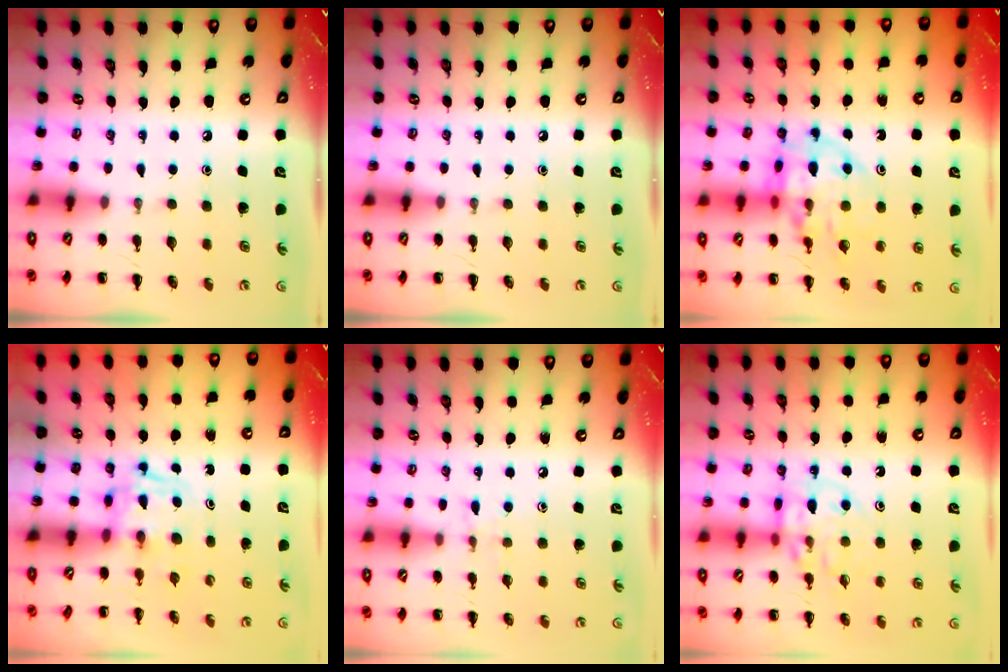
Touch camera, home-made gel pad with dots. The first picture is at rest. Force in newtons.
{"total": 0.0}
{"total": 14.4, "press": 14.1, "slide": 2.6}
{"total": 3.5, "press": 3.5, "slide": 0.5}
{"total": 6.0, "press": 5.6, "slide": 2.1}
{"total": 11.2, "press": 11.0, "slide": 1.9}